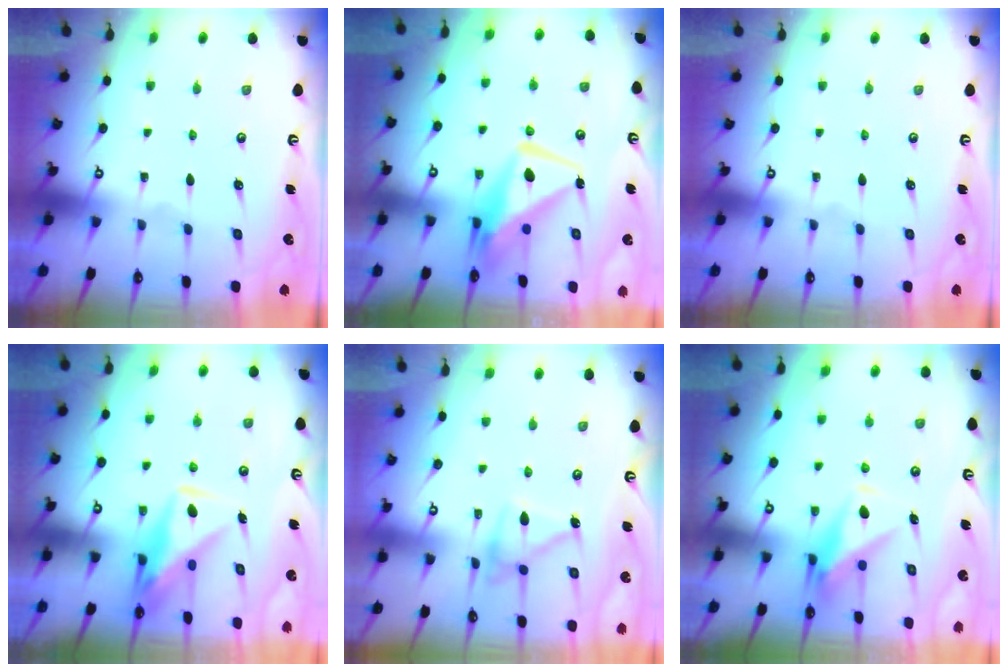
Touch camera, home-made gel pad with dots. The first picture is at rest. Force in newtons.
{"total": 9.2, "press": 9.1, "slide": 1.4}
{"total": 0.0}
{"total": 10.6, "press": 10.6, "slide": 0.9}
{"total": 13.7, "press": 13.7, "slide": 0.9}
{"total": 8.1, "press": 8.1, "slide": 0.4}